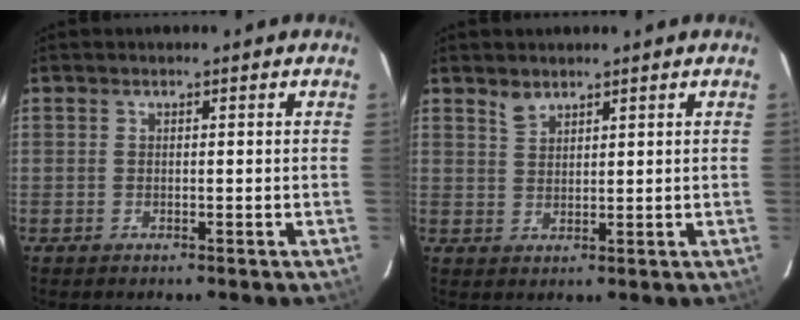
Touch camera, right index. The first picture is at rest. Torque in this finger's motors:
{"motor_torque": [-0.12, 0.13, -0.01, 0.02]}